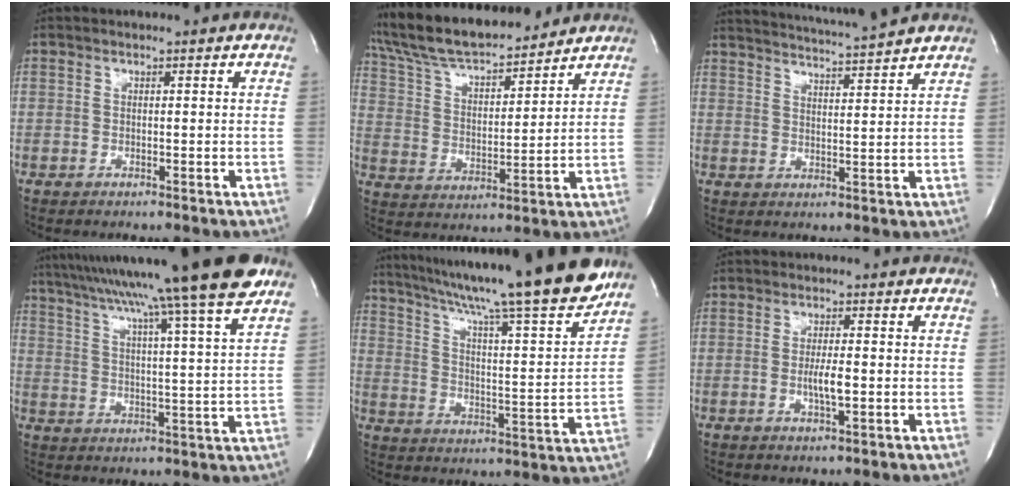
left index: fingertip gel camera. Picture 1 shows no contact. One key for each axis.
{"total": 16.6, "fx": 15.0, "fy": 2.9, "fz": 6.5, "tx": -0.122, "ty": 0.020, "tz": 0.263}
{"total": 11.6, "fx": 10.8, "fy": -1.2, "fz": 3.9, "tx": -0.076, "ty": 0.001, "tz": 0.156}
{"total": 22.3, "fx": 18.2, "fy": -1.8, "fz": 12.7, "tx": -0.216, "ty": -0.007, "tz": 0.258}
{"total": 24.4, "fx": 20.6, "fy": -0.1, "fz": 13.1, "tx": -0.221, "ty": -0.035, "tz": 0.297}
{"total": 3.3, "fx": -0.7, "fy": 0.3, "fz": 3.2, "tx": -0.063, "ty": -0.006, "tz": -0.013}